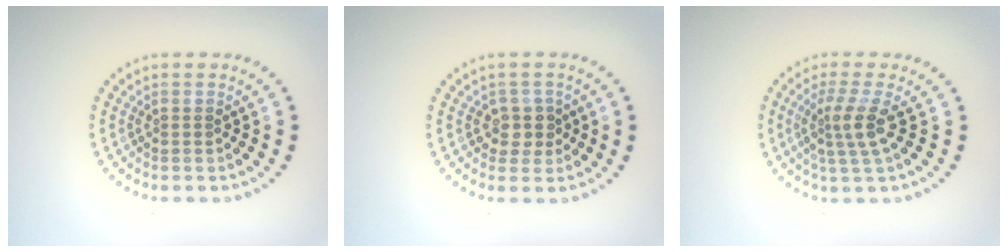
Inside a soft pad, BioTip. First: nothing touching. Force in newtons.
{"total": 2.0, "press": 1.7, "slide": 1.2}
{"total": 2.9, "press": 2.2, "slide": 1.9}